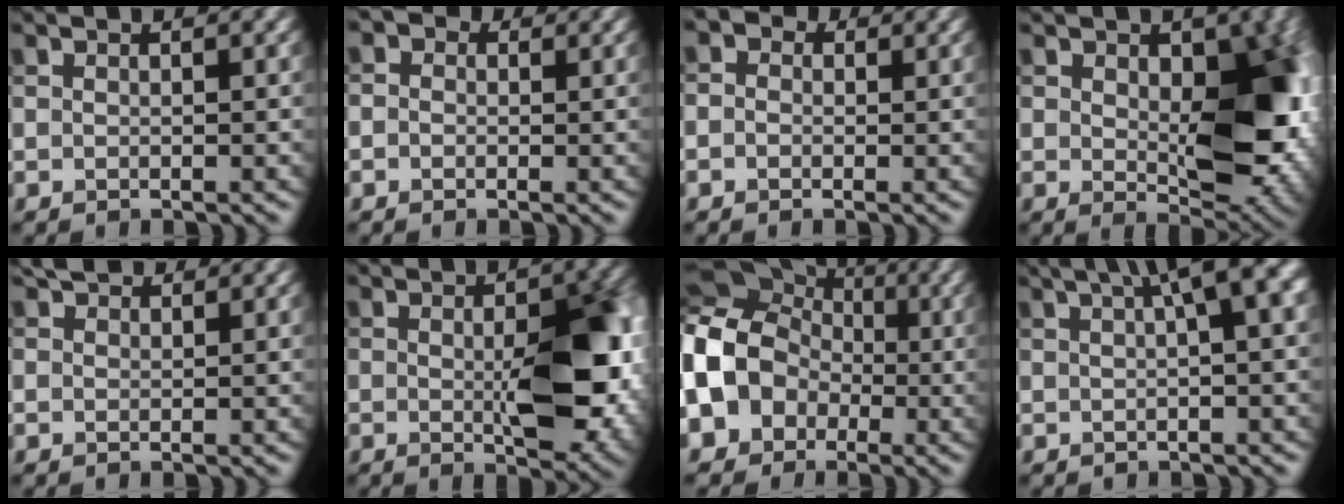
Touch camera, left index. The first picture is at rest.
{"total": 2.9, "force": [0.8, 2.4, 1.4], "torque": [-0.015, 0.010, -0.023]}
{"total": 3.5, "force": [1.0, 2.8, 1.7], "torque": [-0.016, 0.014, -0.027]}
{"total": 10.9, "force": [0.5, 6.3, 9.0], "torque": [-0.123, -0.021, 0.018]}
{"total": 2.1, "force": [1.6, 1.1, 0.7], "torque": [-0.013, 0.004, 0.027]}
{"total": 10.1, "force": [-0.5, 4.5, 9.0], "torque": [-0.131, -0.014, 0.006]}
{"total": 12.7, "force": [-2.0, 11.0, 6.0], "torque": [-0.149, 0.002, -0.074]}
{"total": 8.4, "force": [3.7, 2.7, 7.1], "torque": [-0.072, 0.033, 0.042]}